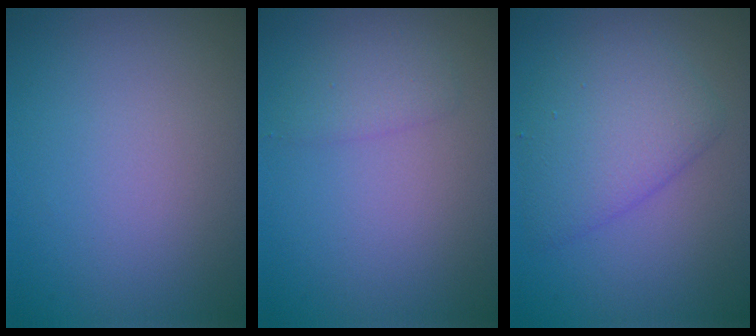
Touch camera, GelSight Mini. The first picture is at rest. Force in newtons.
{"total": 1.4, "press": 1.4, "slide": 0.1}
{"total": 4.1, "press": 4.1, "slide": 0.1}